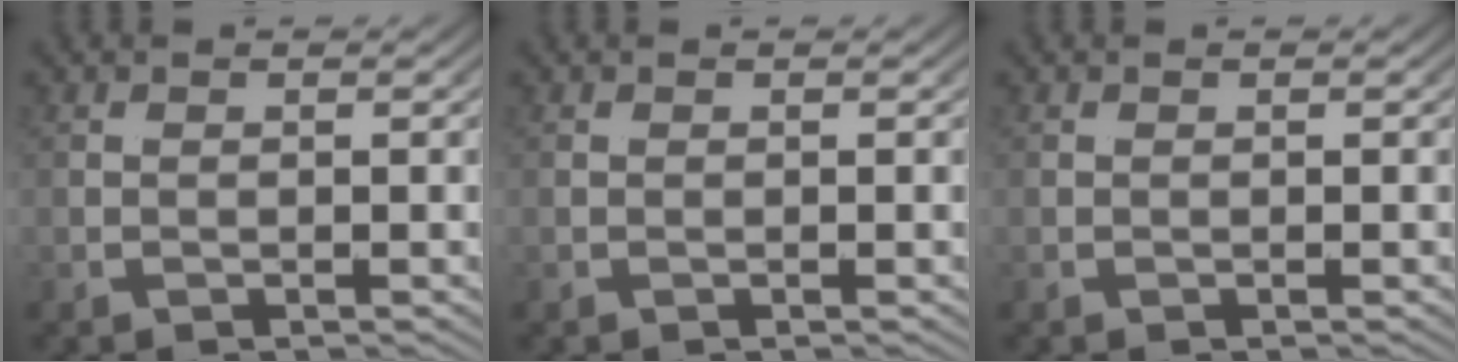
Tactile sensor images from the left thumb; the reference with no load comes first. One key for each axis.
{"total": 0.0}
{"total": 0.0}